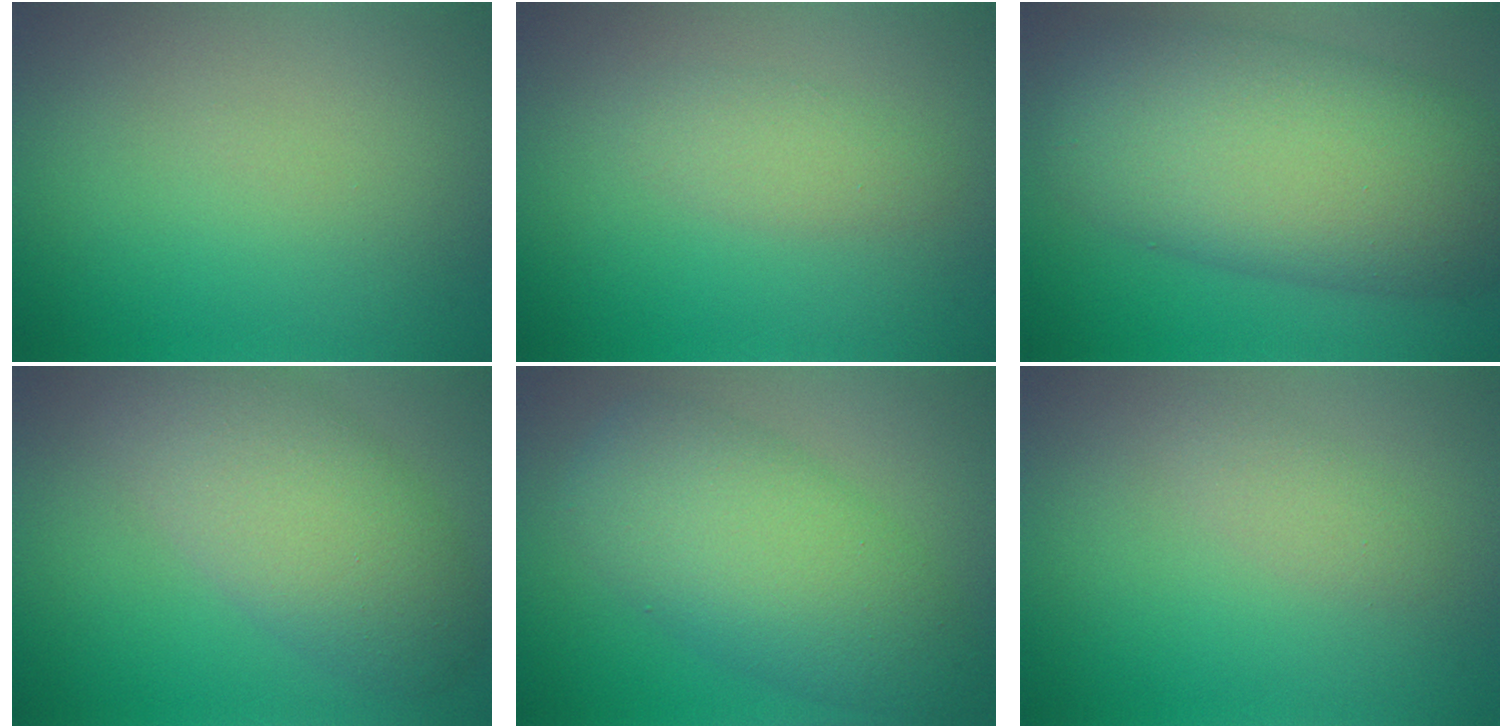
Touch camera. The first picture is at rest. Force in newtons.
{"total": 1.9, "press": 1.9, "slide": 0.0}
{"total": 11.5, "press": 11.5, "slide": 0.3}
{"total": 6.9, "press": 6.9, "slide": 0.6}
{"total": 7.9, "press": 7.9, "slide": 0.3}
{"total": 1.4, "press": 1.4, "slide": 0.1}